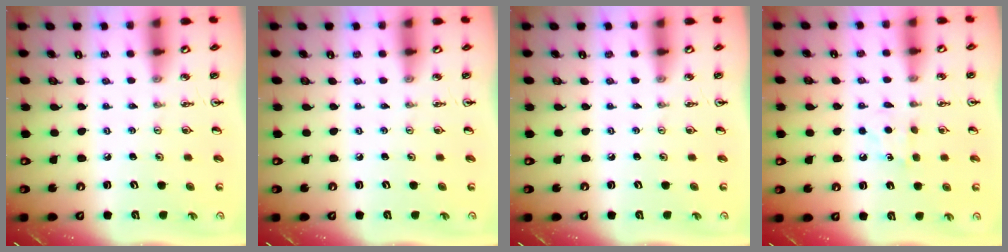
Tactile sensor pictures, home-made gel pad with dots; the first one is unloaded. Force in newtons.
{"total": 0.0}
{"total": 0.0}
{"total": 5.6, "press": 5.5, "slide": 0.7}